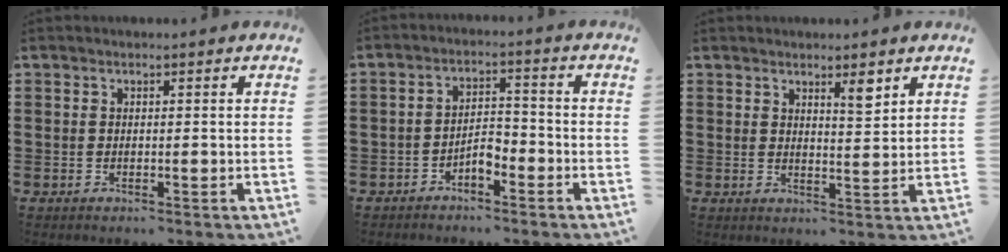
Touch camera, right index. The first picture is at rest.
{"total": 3.7, "force": [-2.3, 1.5, 2.5], "torque": [-0.046, 0.008, -0.046]}
{"total": 3.6, "force": [2.6, 0.8, 2.3], "torque": [-0.032, -0.003, 0.043]}